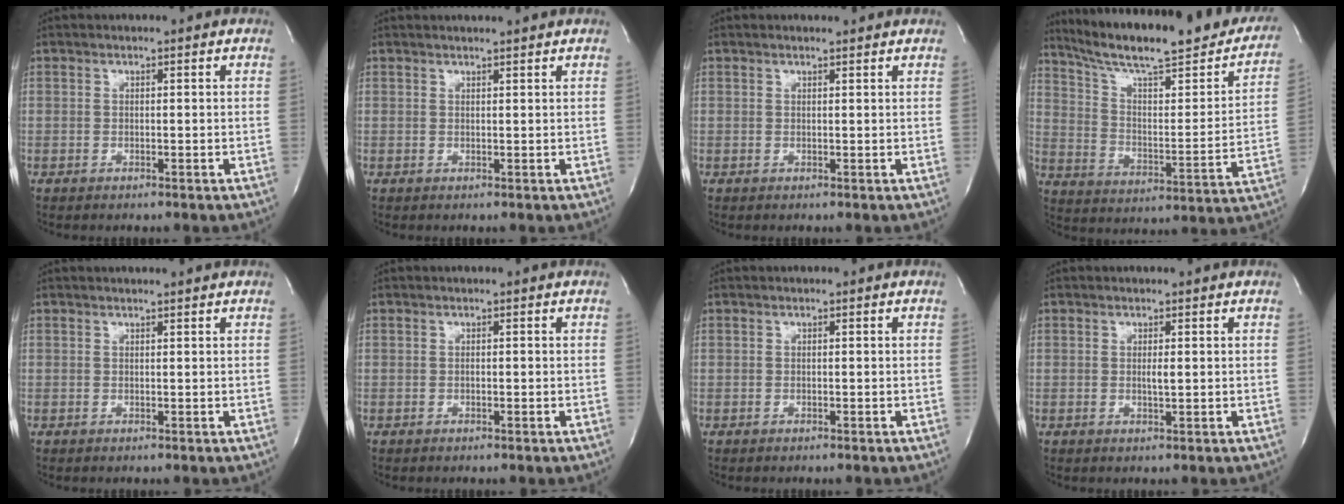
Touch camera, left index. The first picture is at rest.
{"total": 3.3, "force": [3.2, -0.2, 1.0], "torque": [-0.014, 0.009, 0.038]}
{"total": 2.3, "force": [2.3, 0.1, 0.4], "torque": [-0.011, 0.008, 0.027]}
{"total": 28.6, "force": [23.6, 4.7, 15.4], "torque": [-0.234, -0.030, 0.324]}
{"total": 2.1, "force": [2.0, -0.3, 0.5], "torque": [-0.008, 0.005, 0.025]}
{"total": 0.0}
{"total": 0.0}
{"total": 1.2, "force": [0.4, 0.1, 1.1], "torque": [-0.026, -0.002, 0.006]}